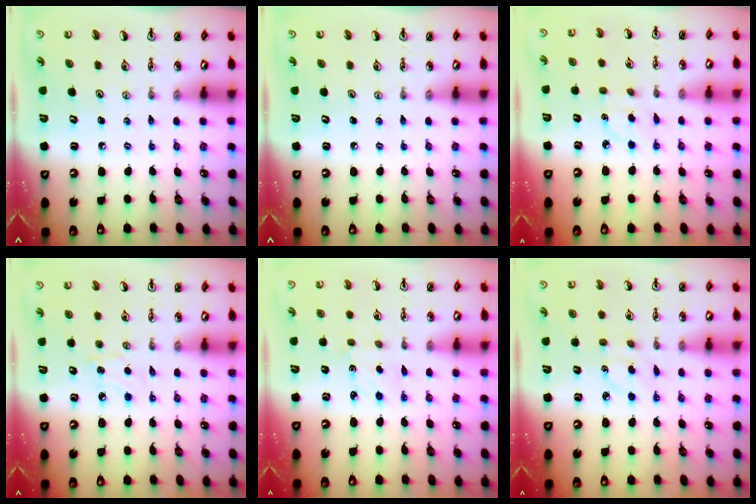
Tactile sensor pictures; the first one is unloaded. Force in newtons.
{"total": 0.0}
{"total": 4.4, "press": 4.4, "slide": 0.5}
{"total": 4.2, "press": 4.1, "slide": 0.6}
{"total": 1.4, "press": 1.3, "slide": 0.4}
{"total": 3.0, "press": 2.9, "slide": 0.8}